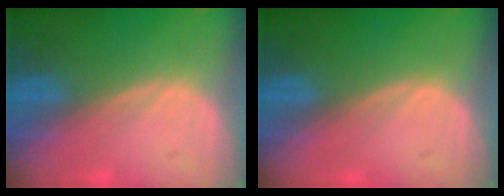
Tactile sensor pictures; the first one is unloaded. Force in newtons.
{"total": 0.0}